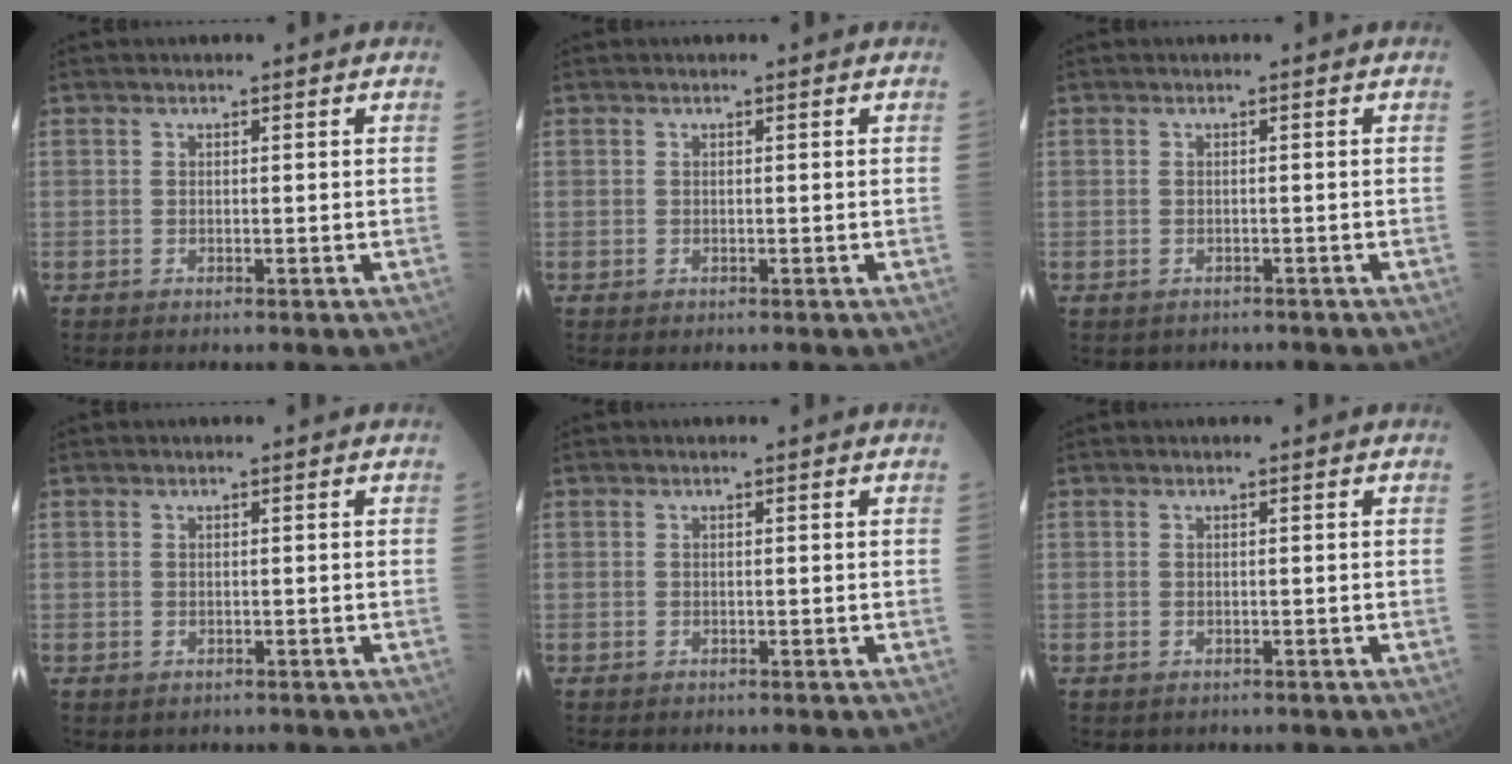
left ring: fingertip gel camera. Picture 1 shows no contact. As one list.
[{"total": 0.0}, {"total": 2.3, "force": [-1.9, 1.2, 0.2], "torque": [-0.006, 0.002, -0.023]}, {"total": 1.2, "force": [-0.8, 0.8, 0.1], "torque": [-0.004, 0.001, -0.007]}, {"total": 0.7, "force": [-0.6, 0.3, 0.1], "torque": [-0.008, 0.001, -0.008]}, {"total": 0.9, "force": [-0.6, 0.6, 0.0], "torque": [-0.005, 0.002, -0.006]}]